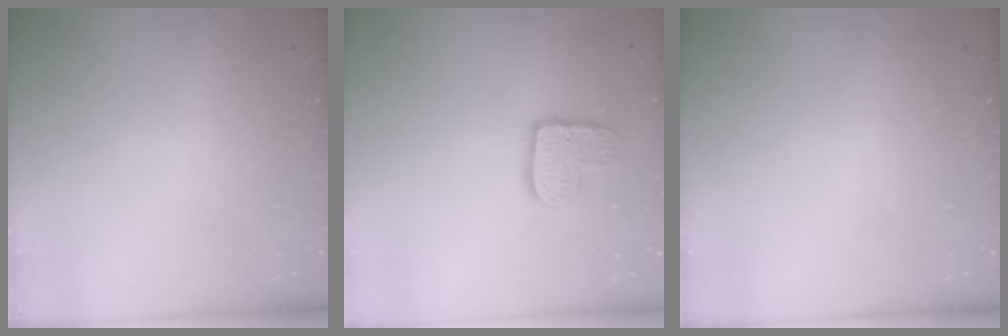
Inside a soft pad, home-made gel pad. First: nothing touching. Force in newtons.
{"total": 10.7, "press": 10.7, "slide": 1.0}
{"total": 0.0}